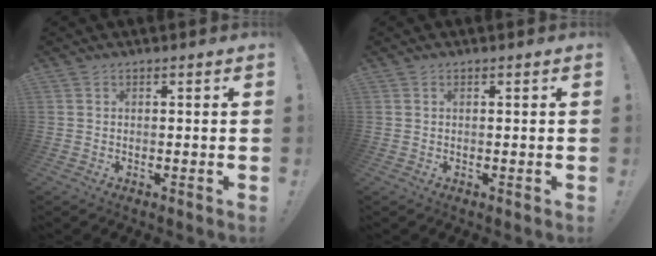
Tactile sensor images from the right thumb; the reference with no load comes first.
{"total": 0.0}